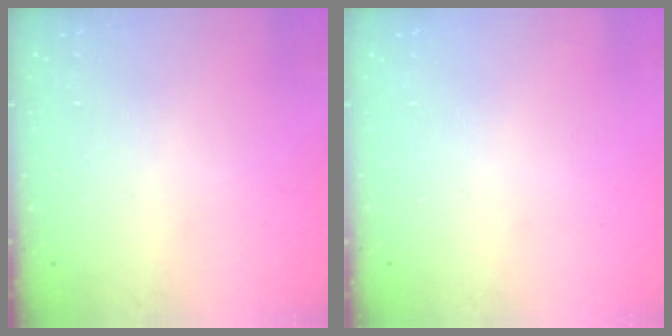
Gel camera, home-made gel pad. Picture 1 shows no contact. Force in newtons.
{"total": 0.0}